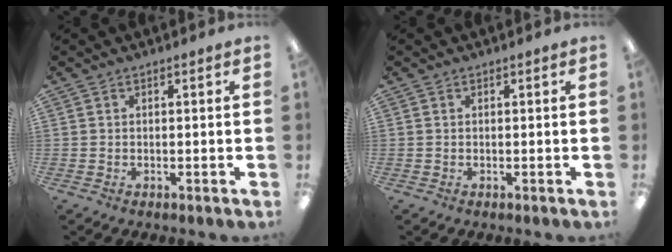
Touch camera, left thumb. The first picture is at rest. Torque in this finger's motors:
{"motor_torque": [0.00, 0.00, -0.12, 0.12, 0.00]}